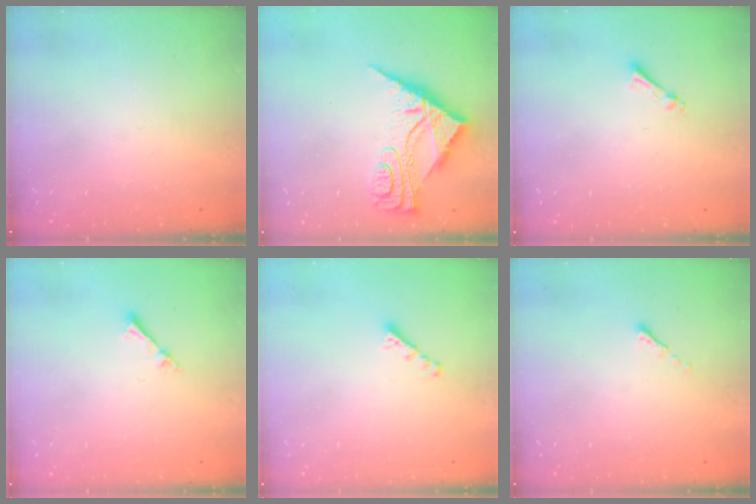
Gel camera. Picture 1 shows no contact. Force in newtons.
{"total": 8.8, "press": 8.8, "slide": 0.7}
{"total": 2.5, "press": 2.5, "slide": 0.4}
{"total": 2.6, "press": 2.6, "slide": 0.3}
{"total": 2.7, "press": 2.7, "slide": 0.2}
{"total": 0.6, "press": 0.5, "slide": 0.2}